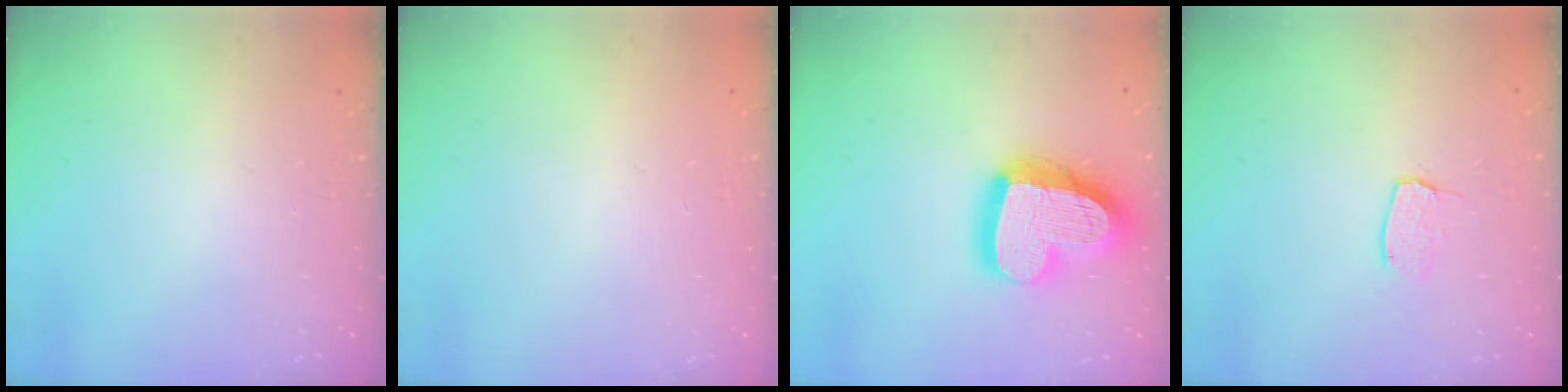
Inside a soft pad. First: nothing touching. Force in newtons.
{"total": 0.0}
{"total": 21.5, "press": 21.4, "slide": 2.1}
{"total": 4.9, "press": 4.9, "slide": 0.3}